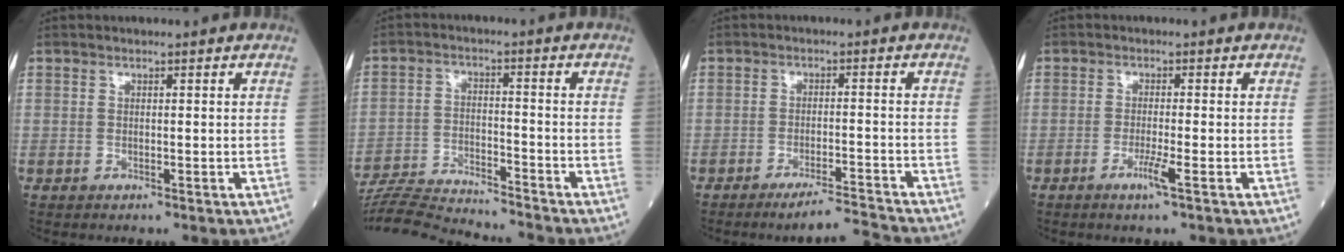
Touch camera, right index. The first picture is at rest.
{"total": 13.6, "force": [-13.1, -0.6, 3.3], "torque": [-0.056, -0.005, -0.221]}
{"total": 5.1, "force": [-4.7, -1.5, 1.1], "torque": [-0.015, -0.009, -0.081]}
{"total": 2.6, "force": [-1.3, -0.4, 2.3], "torque": [-0.047, -0.006, -0.027]}